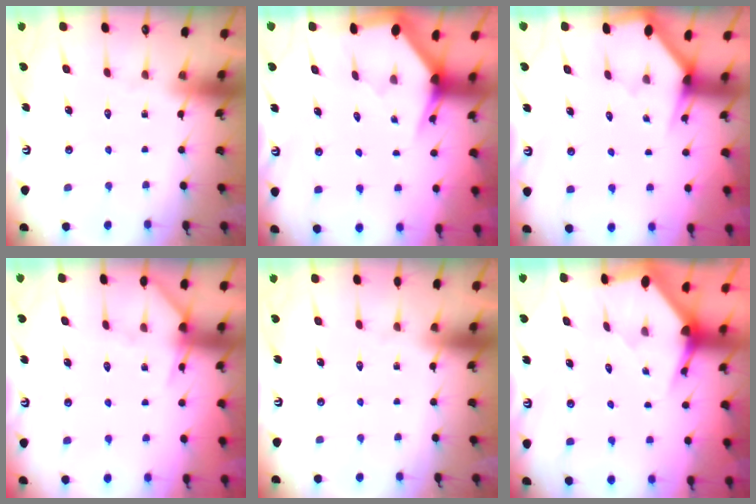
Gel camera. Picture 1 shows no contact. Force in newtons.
{"total": 3.0, "press": 3.0, "slide": 0.0}
{"total": 3.2, "press": 3.2, "slide": 0.4}
{"total": 7.9, "press": 7.9, "slide": 0.8}
{"total": 0.0}
{"total": 2.9, "press": 2.9, "slide": 0.2}